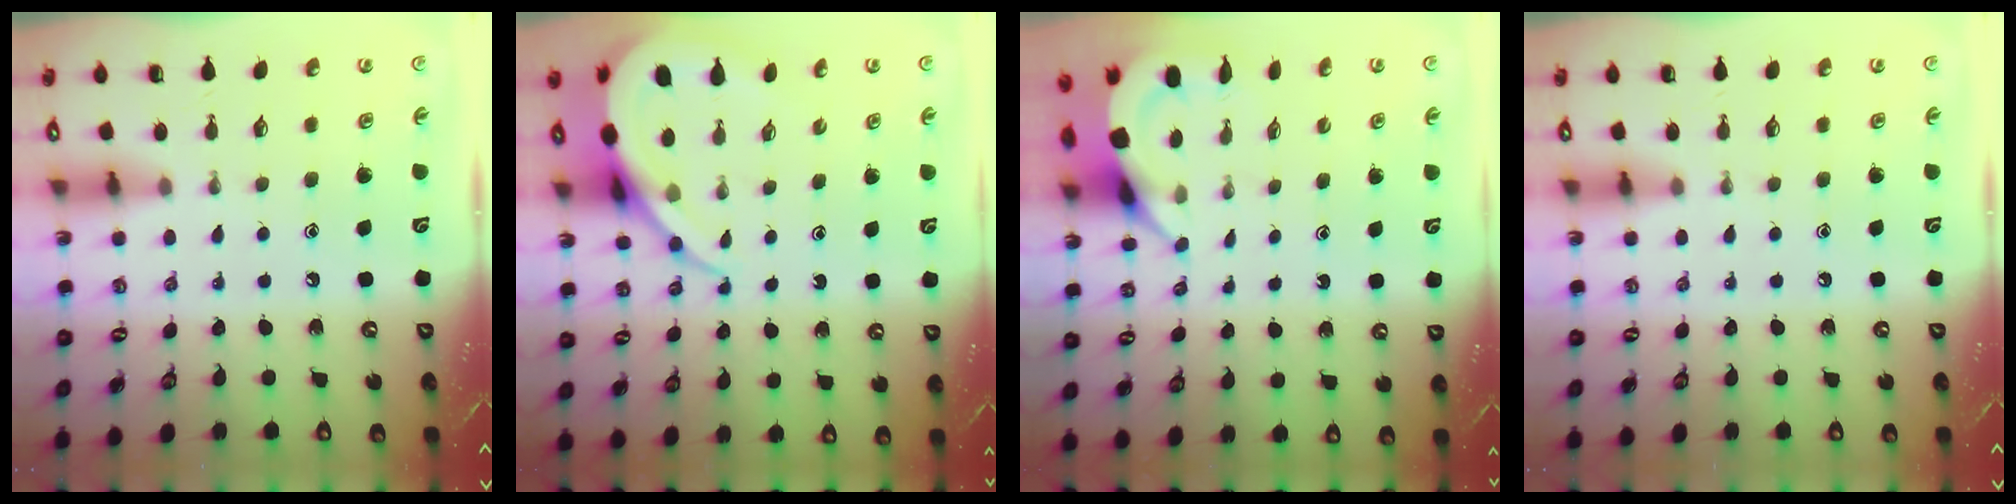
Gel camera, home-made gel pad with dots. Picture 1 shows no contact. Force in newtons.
{"total": 10.1, "press": 10.1, "slide": 1.2}
{"total": 3.9, "press": 3.9, "slide": 0.1}
{"total": 0.0}